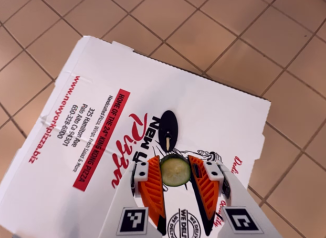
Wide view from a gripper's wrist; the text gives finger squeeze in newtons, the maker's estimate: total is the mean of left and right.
{"total": 8.0, "left": 7.8, "right": 8.1}